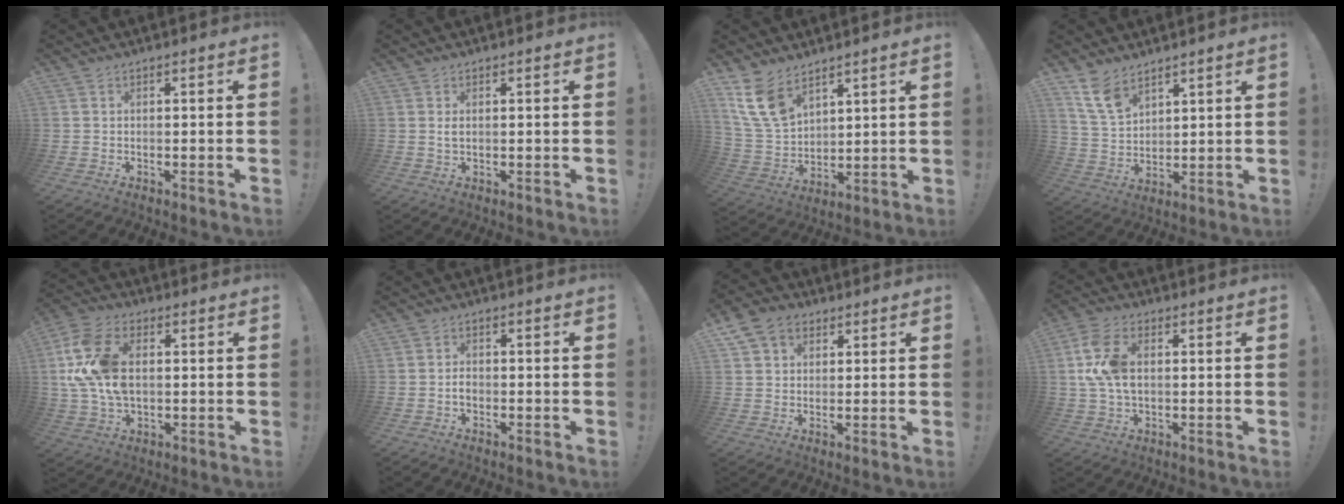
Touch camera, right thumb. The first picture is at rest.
{"total": 1.3, "force": [0.2, 0.7, 1.1], "torque": [-0.020, 0.001, 0.003]}
{"total": 12.8, "force": [8.4, 7.4, 6.2], "torque": [-0.129, -0.044, 0.167]}
{"total": 9.5, "force": [7.0, 4.9, 4.2], "torque": [-0.082, -0.038, 0.140]}
{"total": 16.1, "force": [1.8, 10.9, 11.8], "torque": [-0.229, 0.000, 0.034]}
{"total": 2.2, "force": [-1.1, 1.4, 1.2], "torque": [-0.017, 0.006, -0.020]}
{"total": 8.3, "force": [4.0, 6.6, 3.3], "torque": [-0.058, -0.006, 0.082]}
{"total": 11.6, "force": [1.4, 7.3, 8.9], "torque": [-0.183, 0.005, 0.029]}